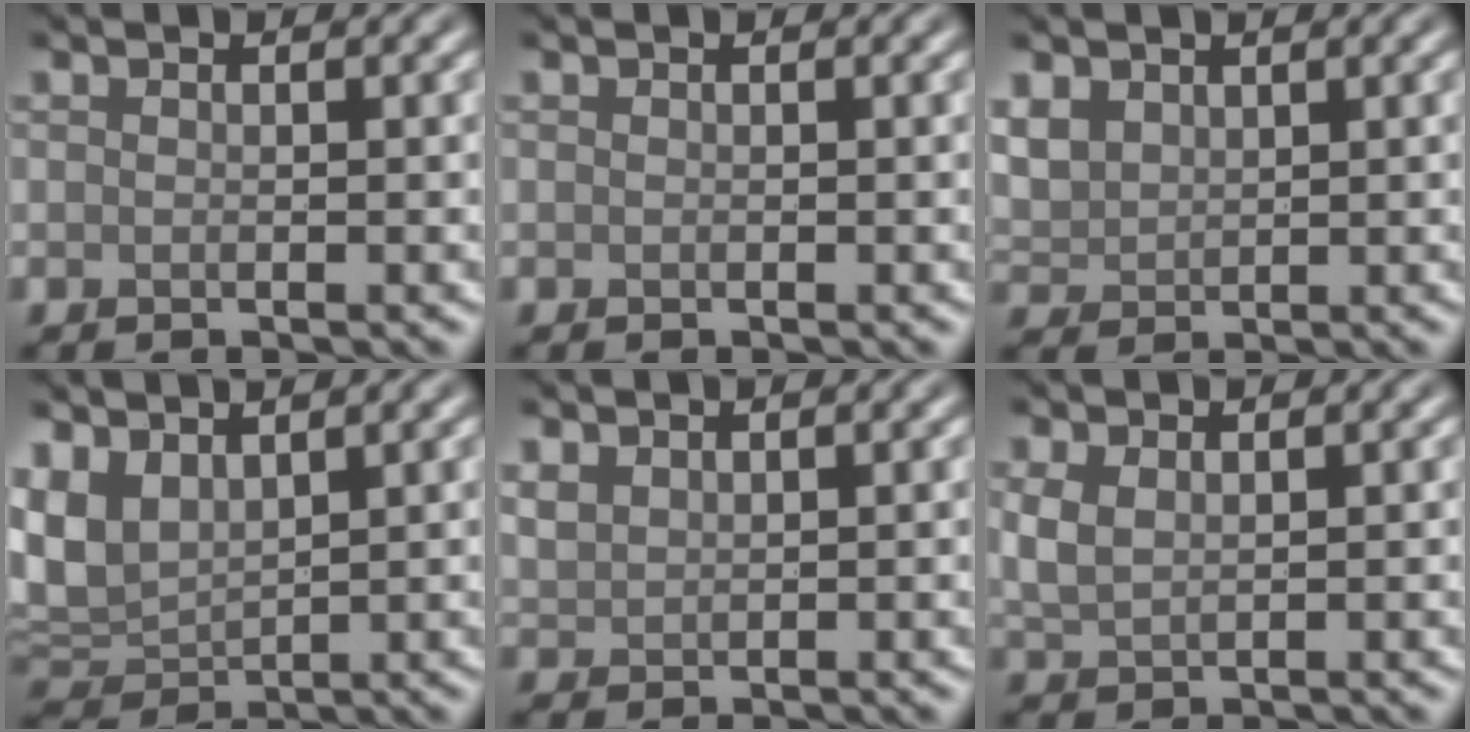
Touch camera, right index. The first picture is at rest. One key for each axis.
{"total": 0.0}
{"total": 3.1, "fx": 1.6, "fy": 2.2, "fz": 1.6, "tx": -0.044, "ty": 0.004, "tz": 0.033}
{"total": 5.5, "fx": 2.3, "fy": 3.4, "fz": 3.7, "tx": -0.097, "ty": 0.001, "tz": 0.049}
{"total": 1.5, "fx": 1.1, "fy": 0.8, "fz": 0.6, "tx": -0.019, "ty": 0.001, "tz": 0.028}
{"total": 2.1, "fx": 0.9, "fy": 1.1, "fz": 1.6, "tx": -0.043, "ty": 0.000, "tz": 0.022}